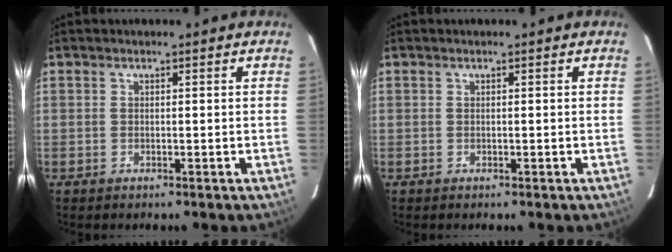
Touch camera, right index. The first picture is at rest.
{"total": 0.0}